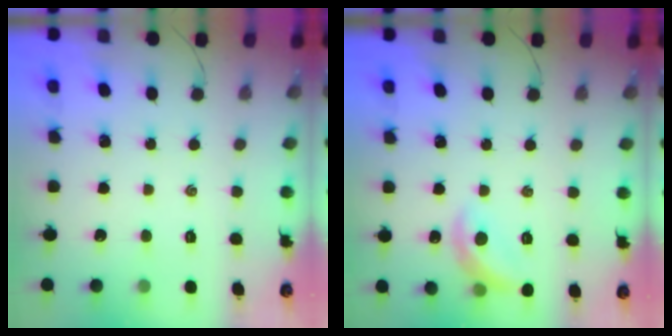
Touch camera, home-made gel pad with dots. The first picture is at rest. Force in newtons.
{"total": 9.9, "press": 9.8, "slide": 1.1}